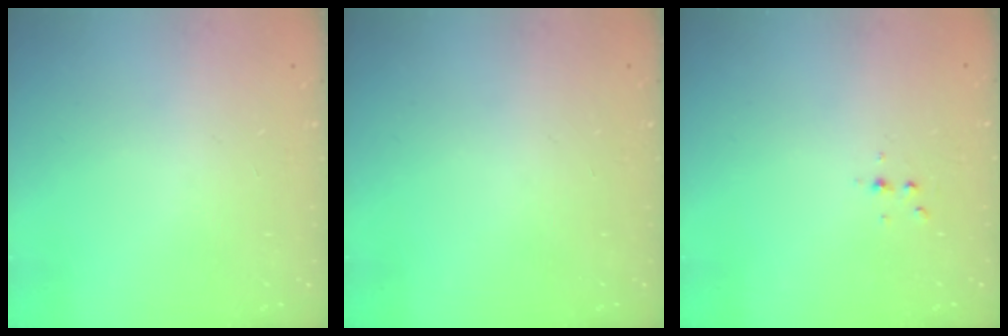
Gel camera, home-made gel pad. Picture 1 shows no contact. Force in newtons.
{"total": 0.0}
{"total": 4.0, "press": 3.6, "slide": 1.8}